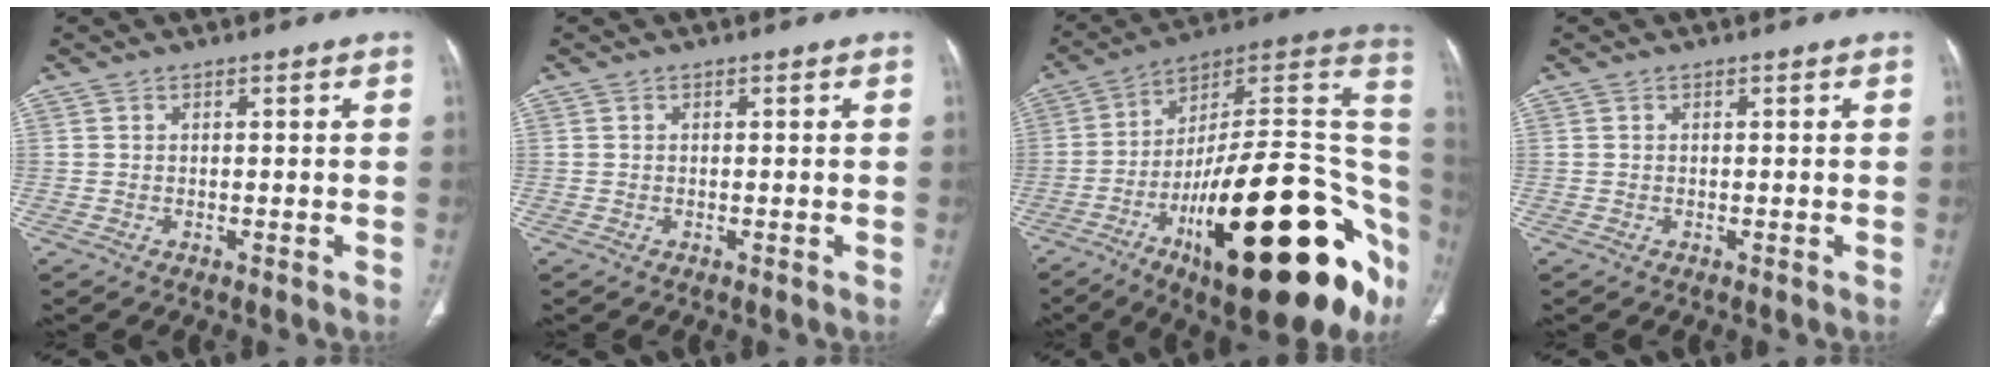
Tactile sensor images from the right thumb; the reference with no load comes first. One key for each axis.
{"total": 0.0}
{"total": 36.9, "fx": -14.1, "fy": 13.4, "fz": 31.4, "tx": -0.357, "ty": 0.067, "tz": -0.211}
{"total": 0.0}